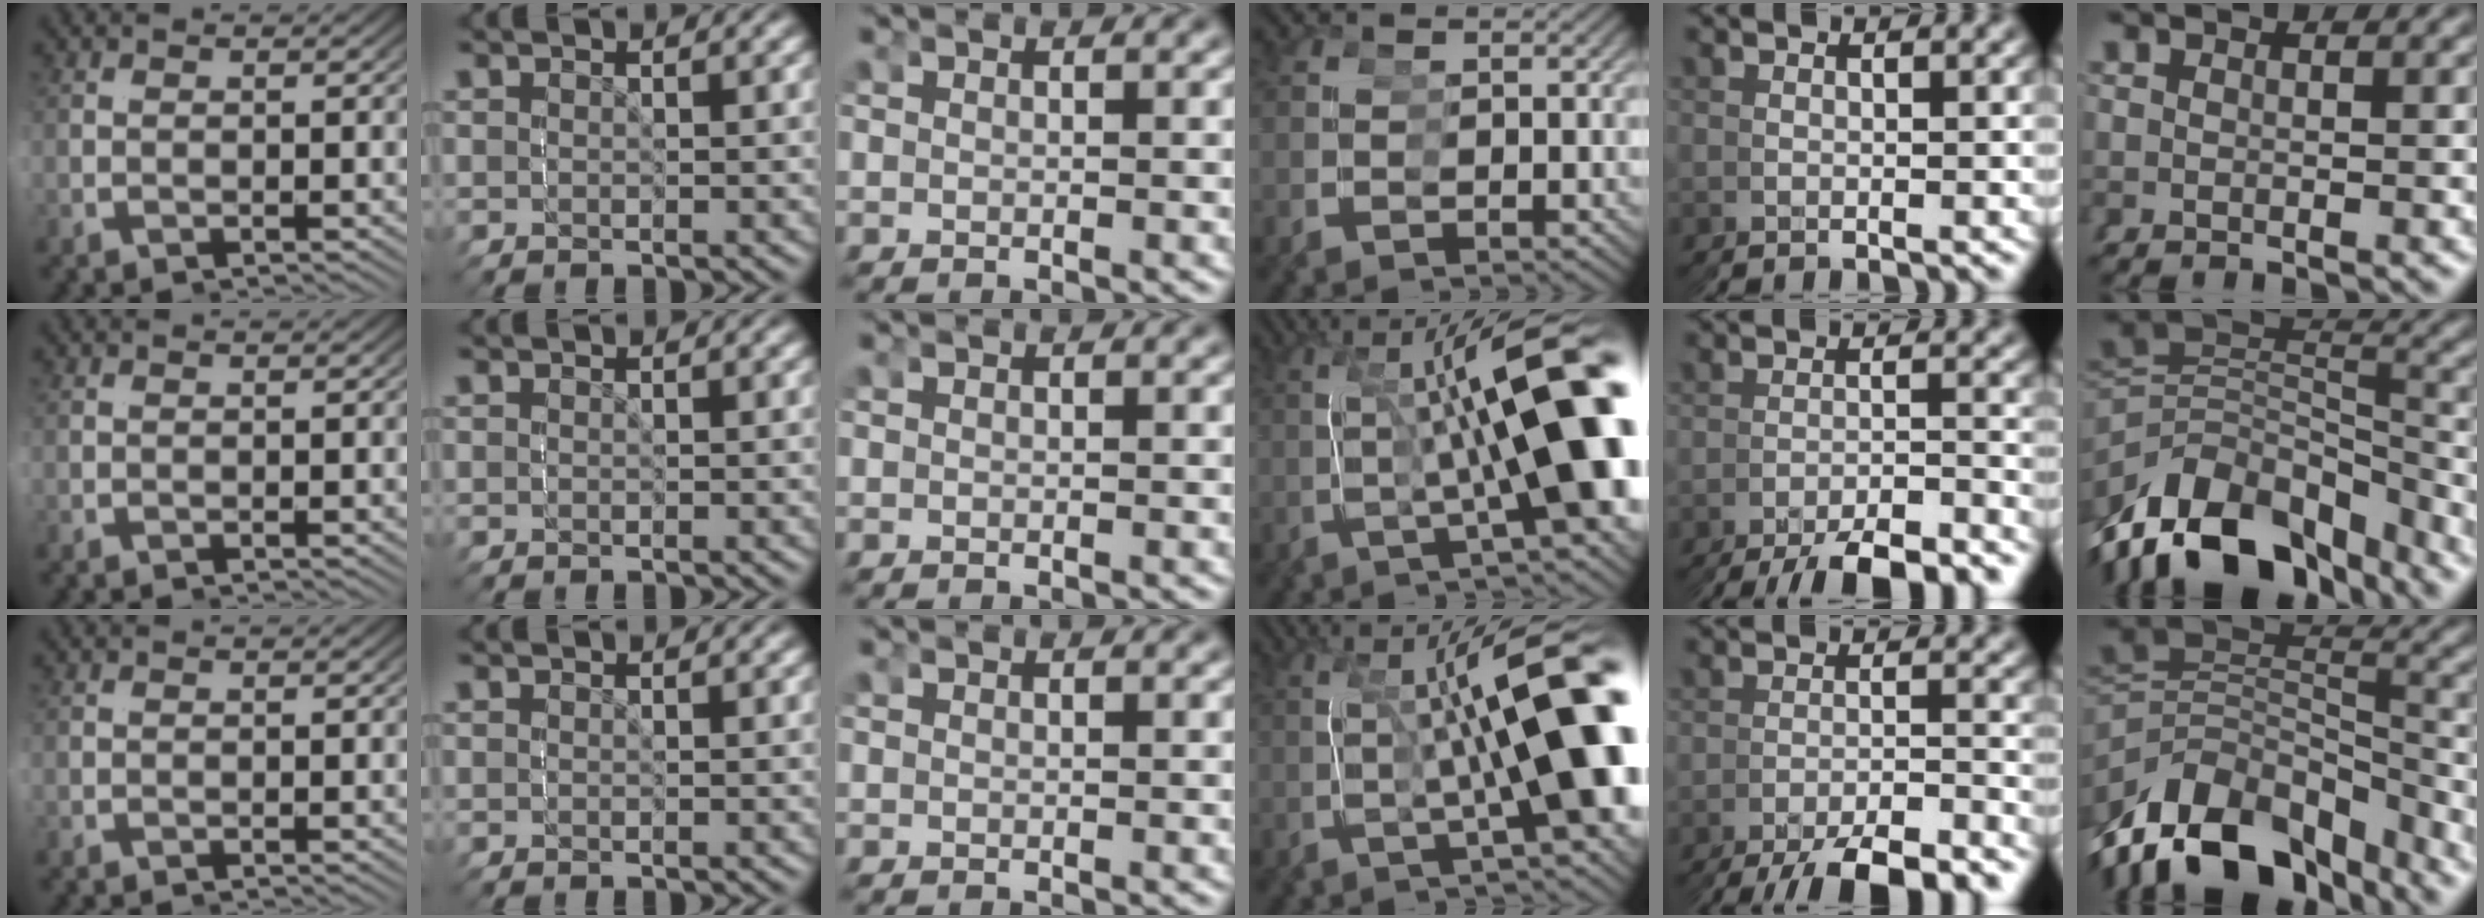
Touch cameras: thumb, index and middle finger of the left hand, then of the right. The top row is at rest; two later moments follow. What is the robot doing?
{"motion": "grasp_and_lifting", "object": "screwdriver"}